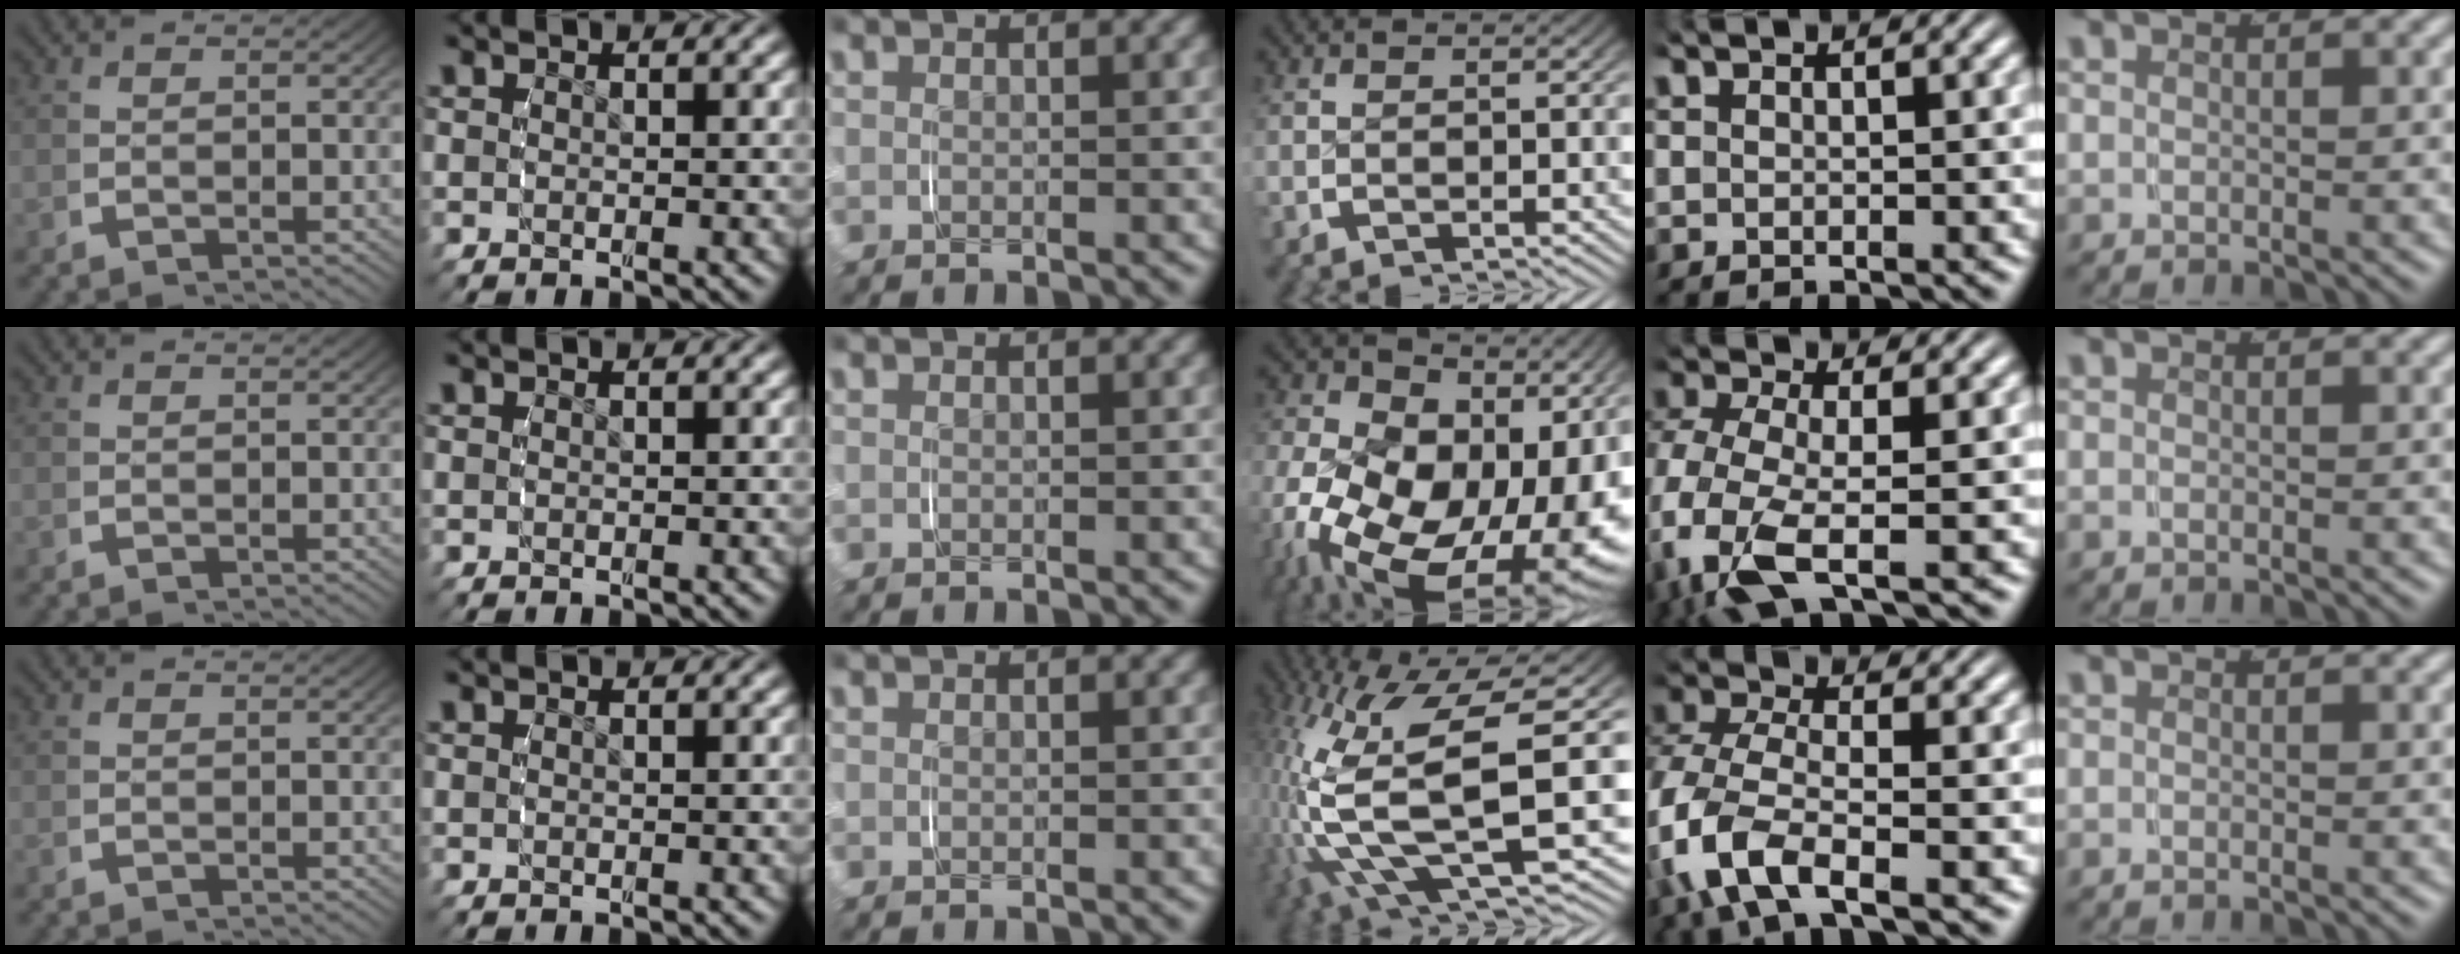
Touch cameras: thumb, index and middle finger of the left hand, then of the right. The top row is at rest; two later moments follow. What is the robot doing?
{"motion": "grasp_and_lifting", "object": "shoes"}